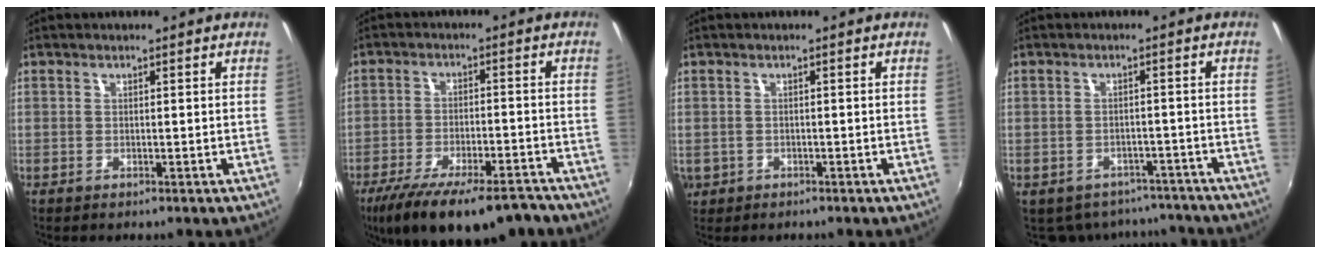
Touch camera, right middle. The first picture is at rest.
{"total": 18.6, "force": [-14.0, 6.1, 10.7], "torque": [-0.203, -0.036, -0.211]}
{"total": 4.0, "force": [-1.1, 3.5, 1.5], "torque": [-0.040, -0.005, -0.010]}
{"total": 10.3, "force": [-8.3, 5.6, 2.6], "torque": [-0.062, 0.004, -0.094]}